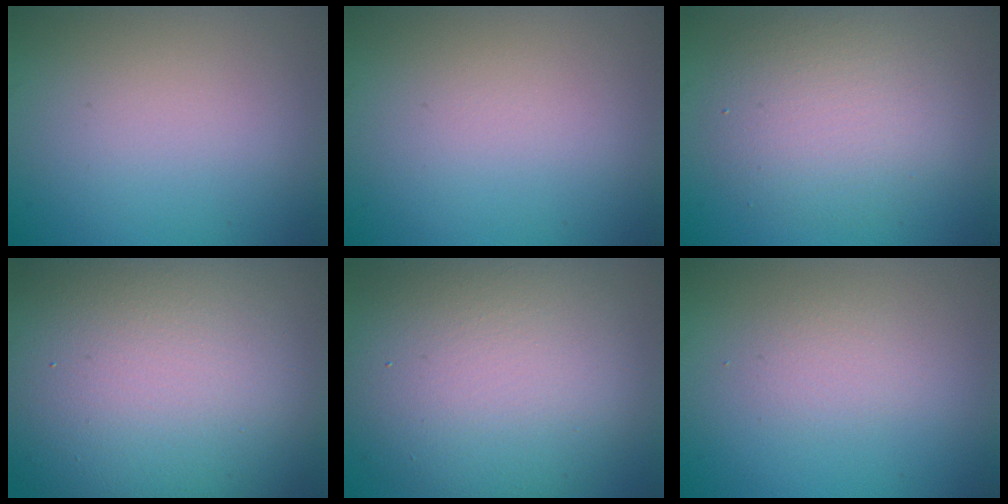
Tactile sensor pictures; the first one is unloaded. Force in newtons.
{"total": 0.0}
{"total": 4.9, "press": 4.9, "slide": 0.4}
{"total": 18.2, "press": 18.1, "slide": 1.3}
{"total": 11.8, "press": 11.8, "slide": 0.9}
{"total": 1.5, "press": 1.4, "slide": 0.1}